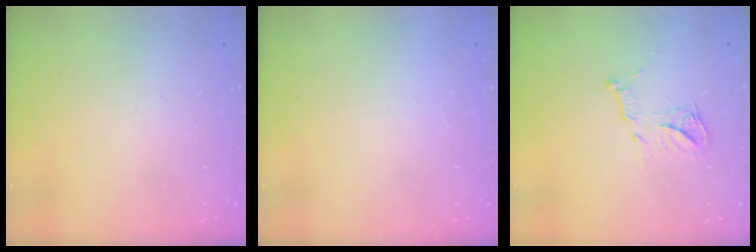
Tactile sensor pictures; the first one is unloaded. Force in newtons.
{"total": 1.7, "press": 1.7, "slide": 0.1}
{"total": 11.0, "press": 10.9, "slide": 0.4}